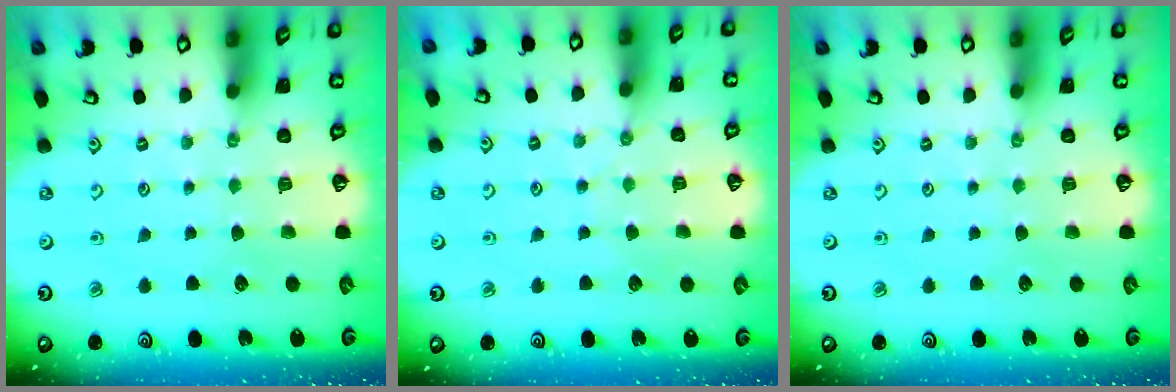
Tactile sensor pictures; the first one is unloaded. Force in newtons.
{"total": 4.7, "press": 4.7, "slide": 0.4}
{"total": 0.0}